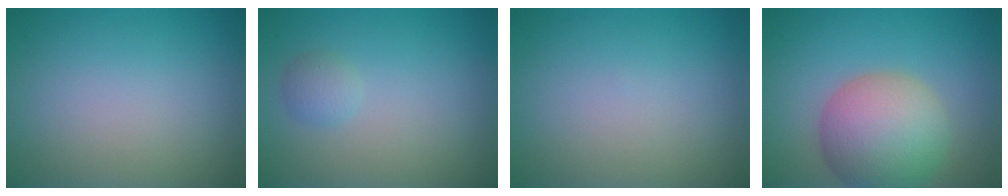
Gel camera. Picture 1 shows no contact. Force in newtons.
{"total": 1.3, "press": 1.3, "slide": 0.1}
{"total": 0.0}
{"total": 8.5, "press": 8.4, "slide": 0.5}